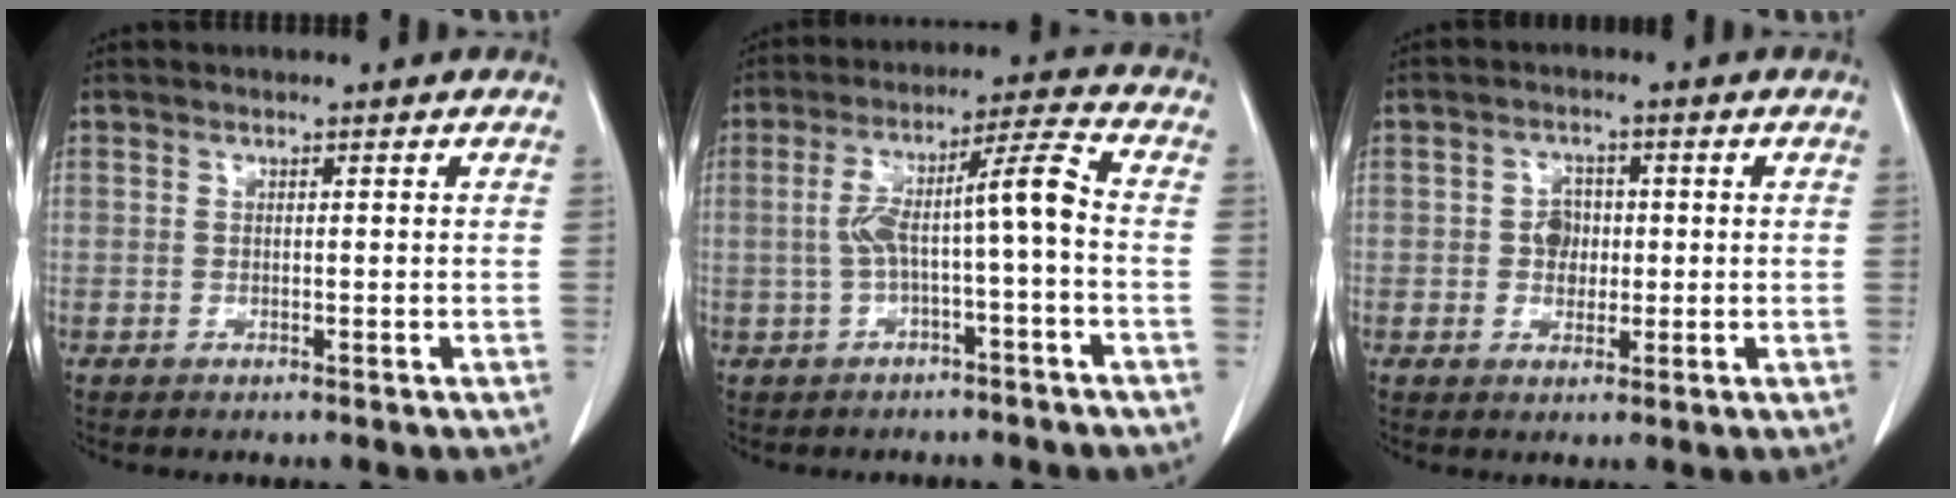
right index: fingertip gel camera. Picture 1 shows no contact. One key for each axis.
{"total": 8.4, "fx": -1.4, "fy": 0.2, "fz": 8.3, "tx": -0.147, "ty": 0.038, "tz": -0.022}
{"total": 3.4, "fx": -0.3, "fy": 2.8, "fz": 1.9, "tx": -0.027, "ty": 0.007, "tz": -0.005}